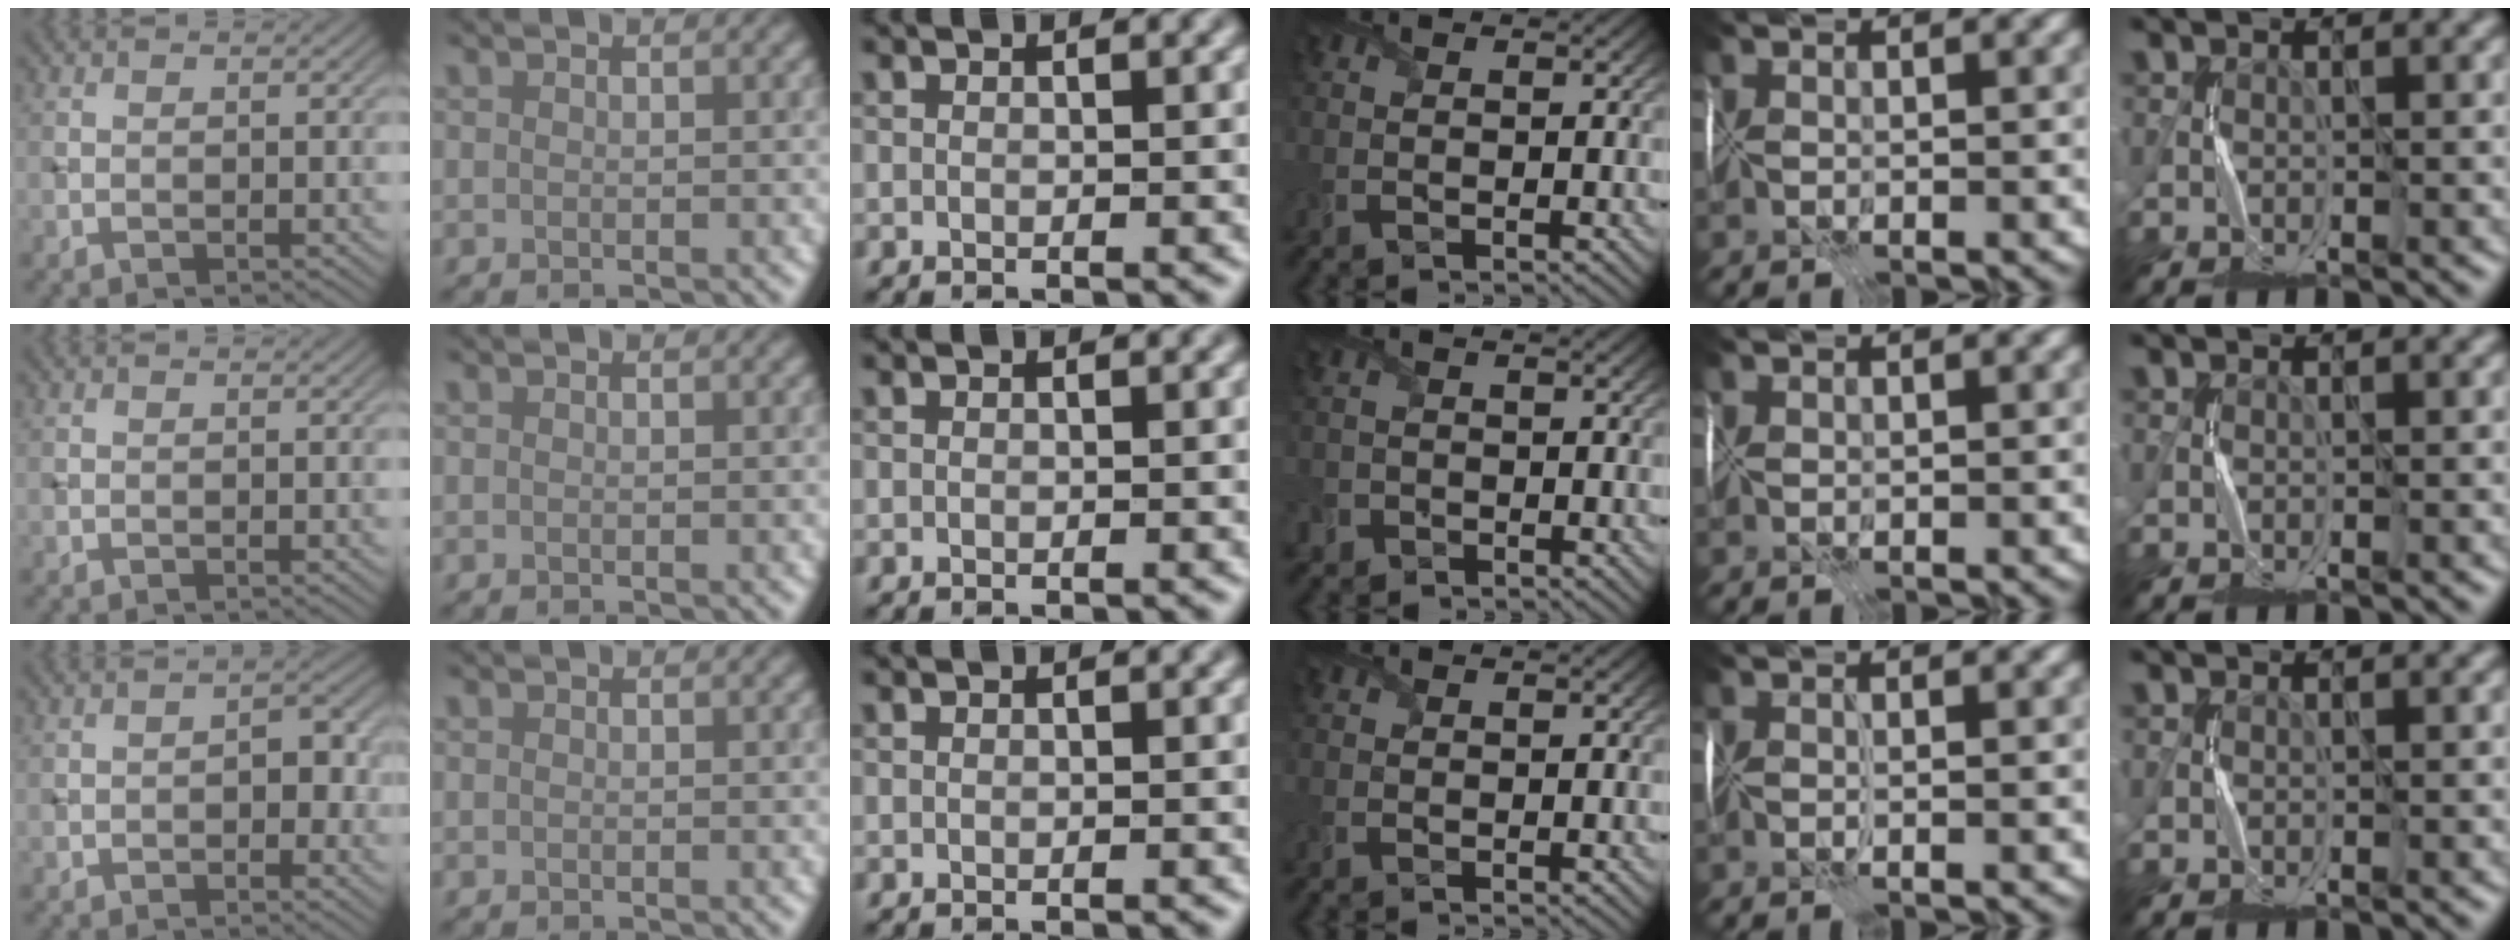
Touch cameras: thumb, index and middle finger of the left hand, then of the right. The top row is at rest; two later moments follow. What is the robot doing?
{"motion": "fold", "object": "wrapping paper"}